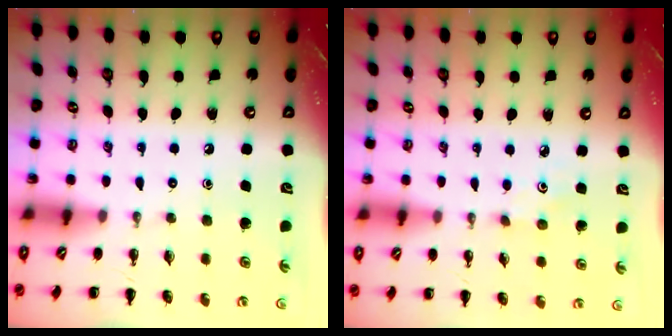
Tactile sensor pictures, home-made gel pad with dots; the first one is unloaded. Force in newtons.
{"total": 1.4, "press": 1.3, "slide": 0.4}